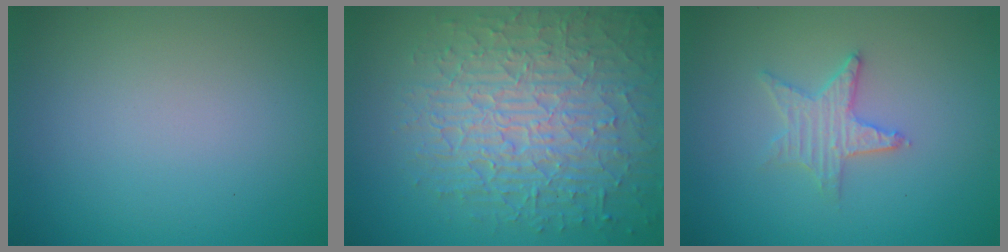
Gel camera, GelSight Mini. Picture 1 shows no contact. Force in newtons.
{"total": 8.9, "press": 6.2, "slide": 6.4}
{"total": 2.7, "press": 2.6, "slide": 0.5}